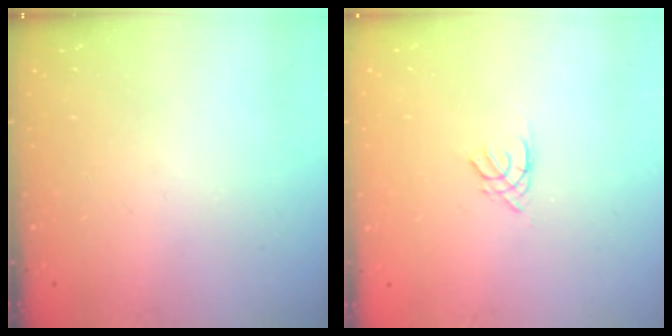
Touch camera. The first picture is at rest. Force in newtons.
{"total": 1.3, "press": 1.3, "slide": 0.3}